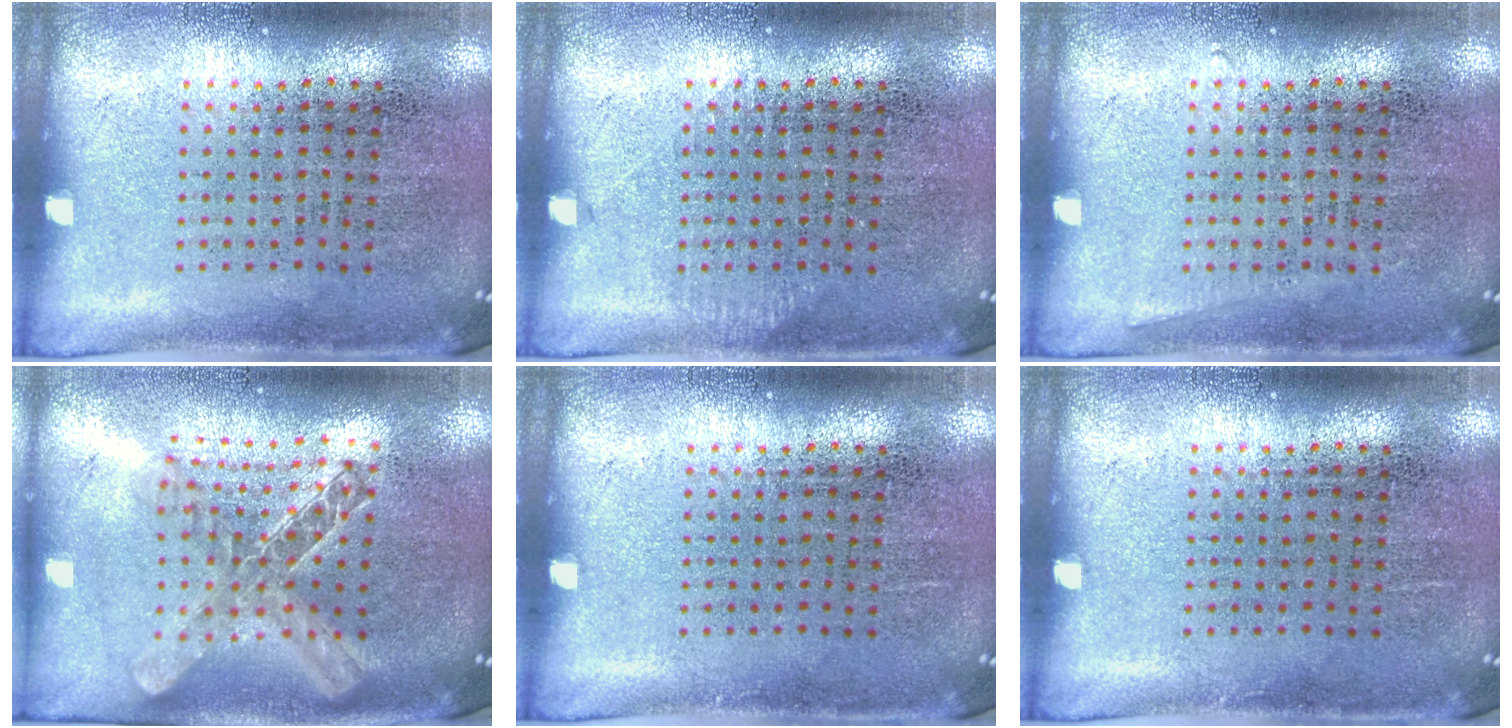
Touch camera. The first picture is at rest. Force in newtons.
{"total": 0.8, "press": 0.7, "slide": 0.2}
{"total": 0.7, "press": 0.7, "slide": 0.0}
{"total": 1.9, "press": 1.7, "slide": 1.0}
{"total": 0.0}
{"total": 0.0}